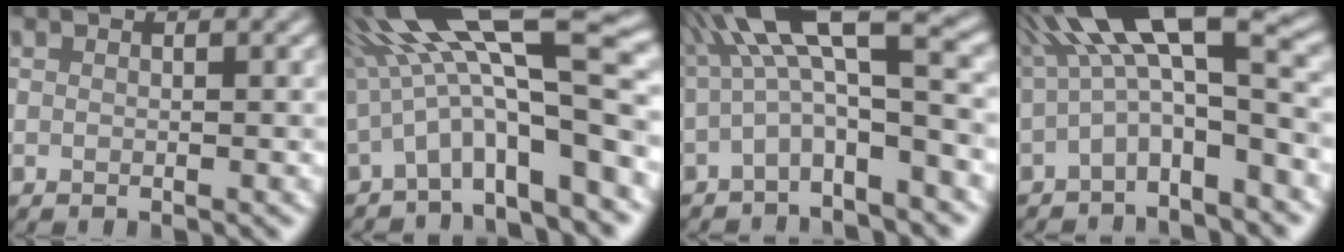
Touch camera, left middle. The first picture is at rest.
{"total": 12.6, "force": [0.3, 2.9, 12.2], "torque": [-0.200, 0.032, 0.006]}
{"total": 8.4, "force": [-0.5, 2.2, 8.1], "torque": [-0.142, 0.034, -0.031]}
{"total": 9.7, "force": [-0.5, 2.9, 9.3], "torque": [-0.161, 0.033, -0.031]}